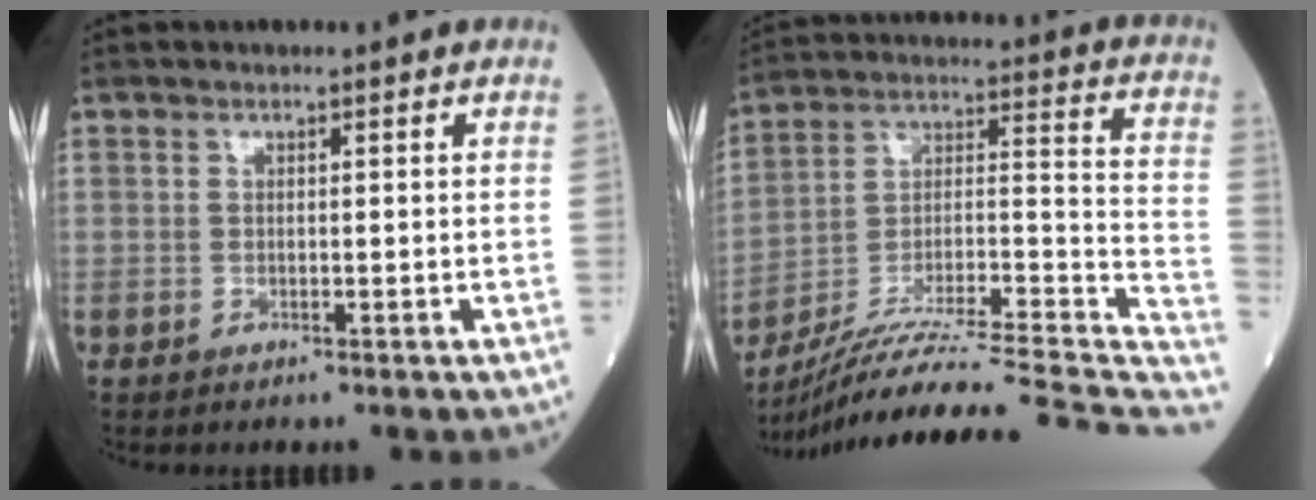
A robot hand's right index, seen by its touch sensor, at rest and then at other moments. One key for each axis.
{"total": 29.1, "fx": -25.1, "fy": 0.8, "fz": 14.8, "tx": -0.180, "ty": 0.002, "tz": -0.376}